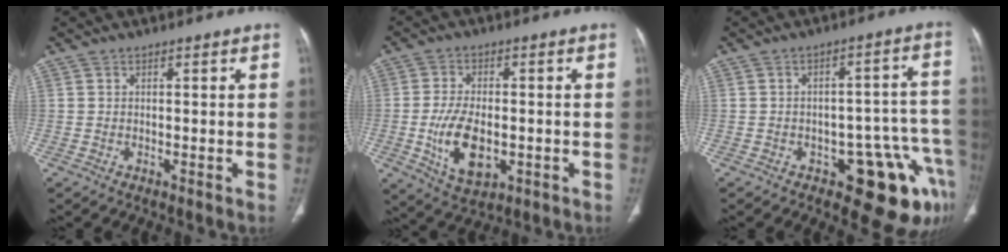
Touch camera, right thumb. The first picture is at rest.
{"total": 10.7, "force": [-2.2, 6.0, 8.5], "torque": [-0.151, -0.002, -0.028]}
{"total": 13.6, "force": [-7.0, 6.2, 9.9], "torque": [-0.063, 0.056, -0.081]}